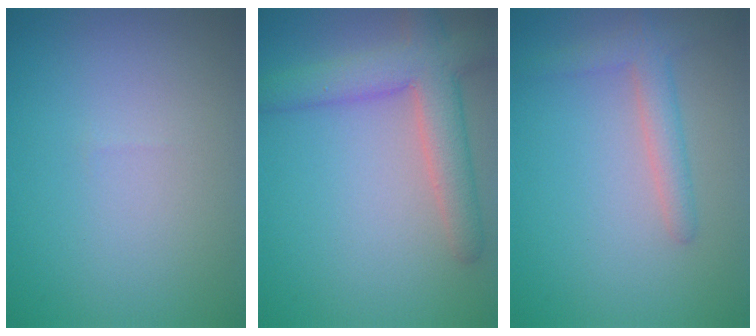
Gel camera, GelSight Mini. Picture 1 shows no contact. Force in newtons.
{"total": 5.6, "press": 5.6, "slide": 0.4}
{"total": 2.6, "press": 2.6, "slide": 0.2}